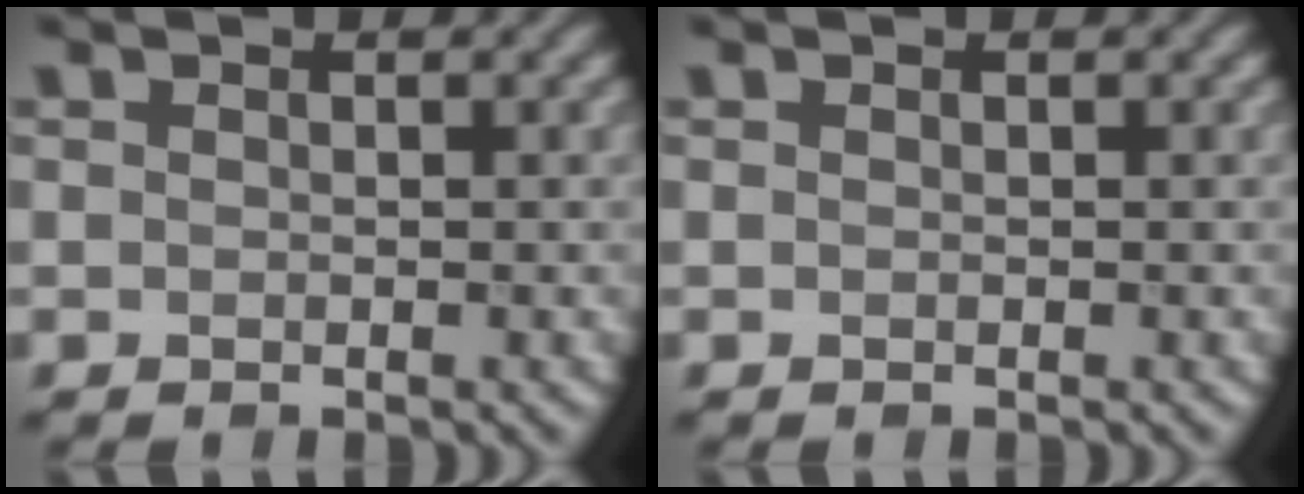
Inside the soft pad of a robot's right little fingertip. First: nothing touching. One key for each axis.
{"total": 0.0}